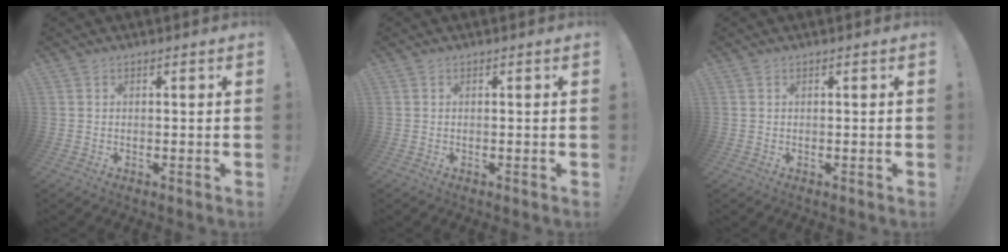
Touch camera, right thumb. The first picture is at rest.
{"total": 0.0}
{"total": 0.0}